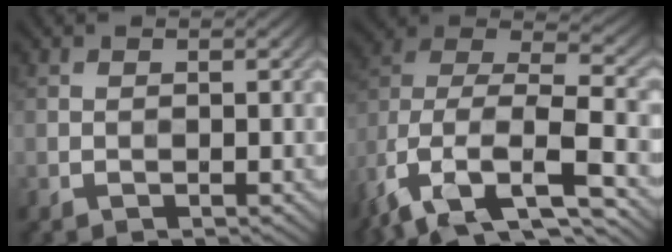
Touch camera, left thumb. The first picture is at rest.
{"total": 16.4, "force": [-7.7, 9.1, 11.3], "torque": [-0.276, -0.017, -0.096]}